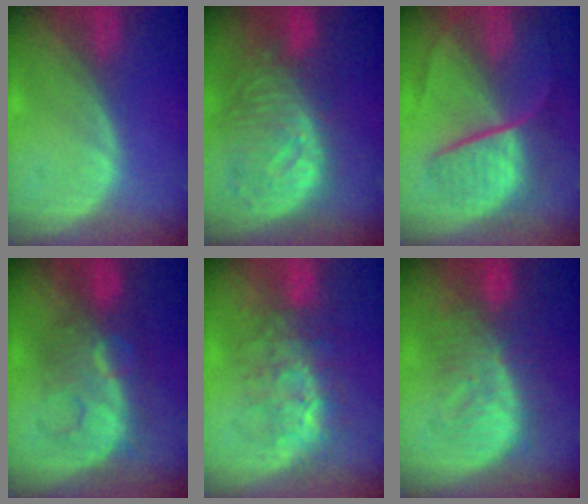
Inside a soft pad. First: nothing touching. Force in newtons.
{"total": 11.1, "press": 9.7, "slide": 5.3}
{"total": 9.1, "press": 7.5, "slide": 5.2}
{"total": 8.0, "press": 7.9, "slide": 1.5}
{"total": 7.7, "press": 7.6, "slide": 1.4}
{"total": 10.0, "press": 9.0, "slide": 4.2}